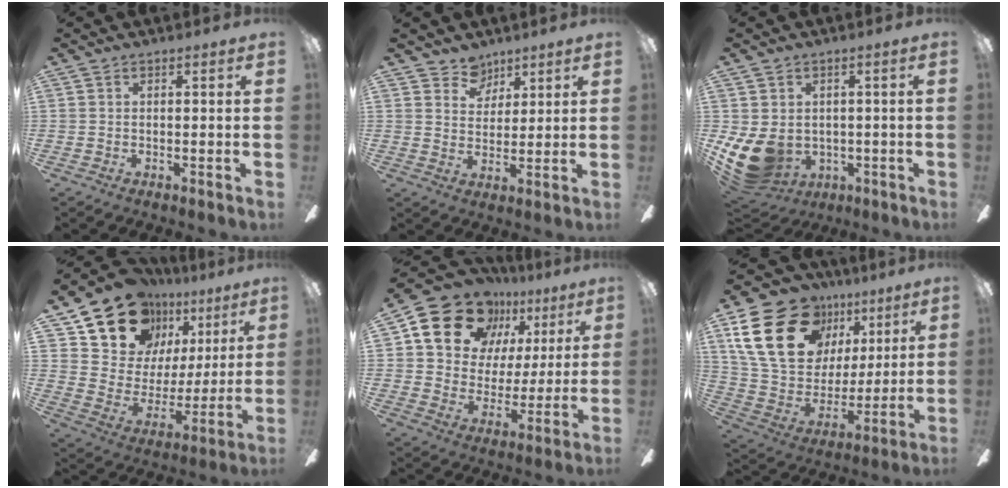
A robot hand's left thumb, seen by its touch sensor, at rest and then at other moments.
{"total": 6.1, "force": [4.8, 3.8, 0.0], "torque": [-0.002, -0.029, 0.090]}
{"total": 10.9, "force": [-1.8, 8.8, 6.1], "torque": [-0.157, -0.005, -0.026]}
{"total": 17.6, "force": [12.6, 10.9, 5.8], "torque": [-0.114, -0.082, 0.236]}
{"total": 19.1, "force": [11.1, 13.5, 7.7], "torque": [-0.133, -0.048, 0.210]}
{"total": 25.4, "force": [12.6, 17.3, 13.5], "torque": [-0.250, -0.054, 0.243]}